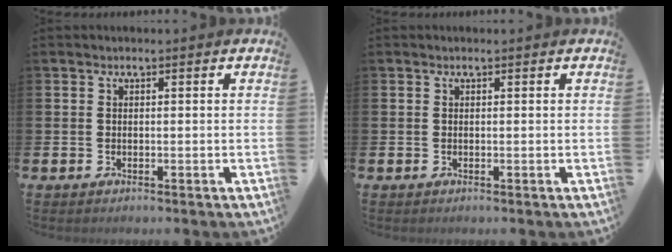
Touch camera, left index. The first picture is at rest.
{"total": 0.0}